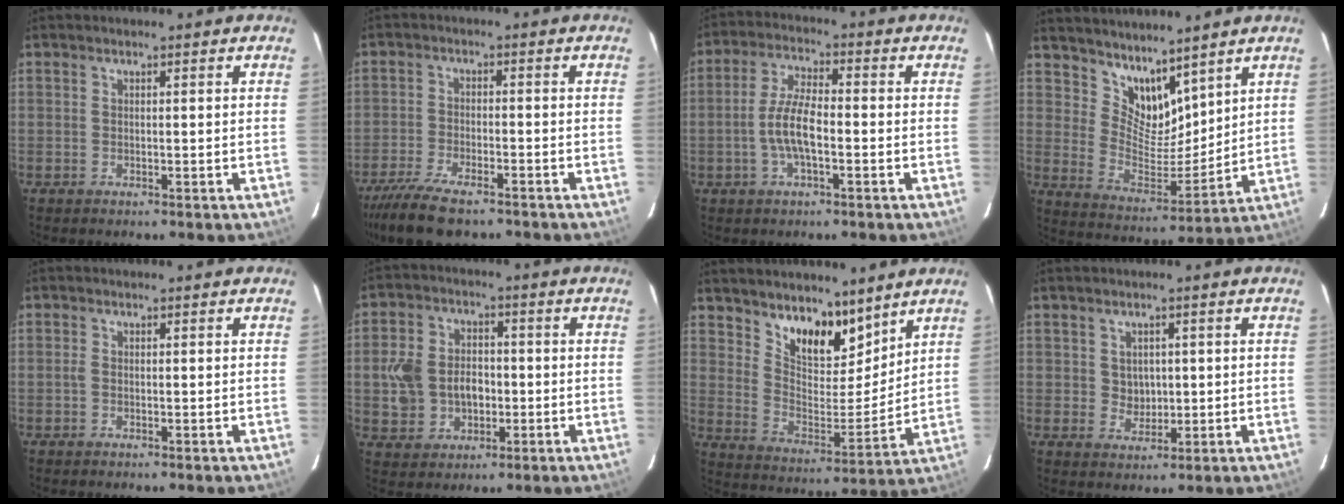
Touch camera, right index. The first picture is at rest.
{"total": 11.9, "force": [-9.5, 3.5, 6.3], "torque": [-0.151, -0.033, -0.169]}
{"total": 7.1, "force": [-1.9, 2.2, 6.5], "torque": [-0.132, 0.005, -0.037]}
{"total": 10.7, "force": [8.6, 4.9, 4.1], "torque": [-0.073, -0.007, 0.170]}
{"total": 0.7, "force": [-0.1, 0.3, 0.6], "torque": [-0.013, 0.001, -0.004]}
{"total": 10.3, "force": [-1.0, 8.6, 5.6], "torque": [-0.136, 0.021, -0.005]}
{"total": 12.5, "force": [9.5, 5.7, 5.8], "torque": [-0.095, -0.002, 0.169]}
{"total": 3.2, "force": [0.6, 3.0, 1.0], "torque": [-0.013, 0.003, 0.017]}